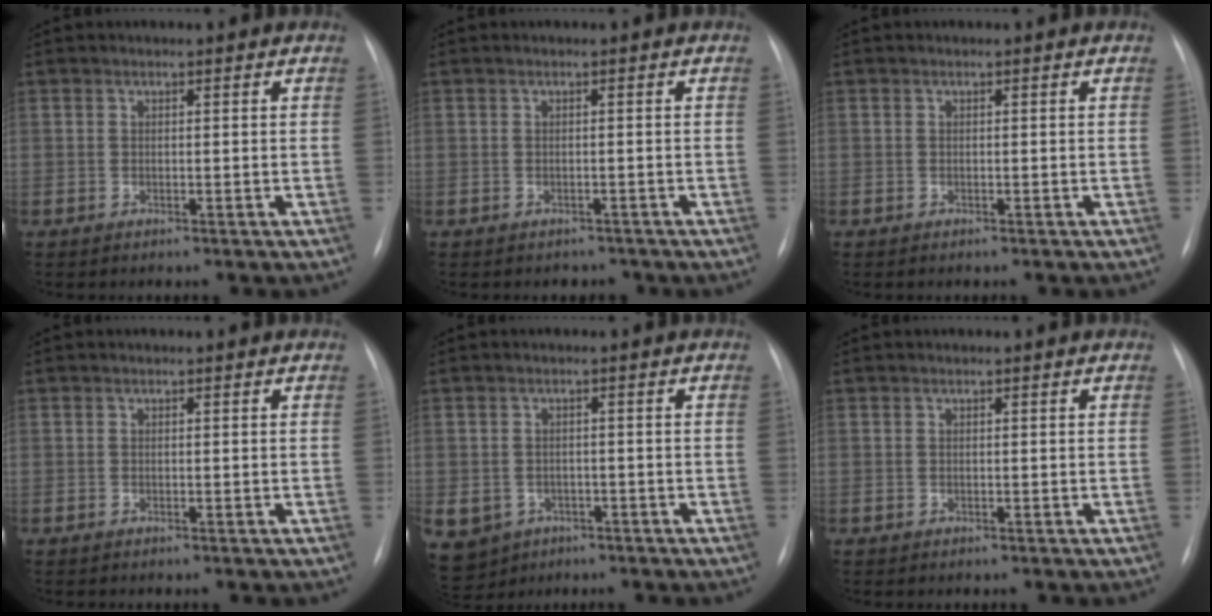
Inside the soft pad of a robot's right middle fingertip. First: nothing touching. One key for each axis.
{"total": 2.1, "fx": -1.8, "fy": 1.1, "fz": -0.2, "tx": 0.002, "ty": 0.005, "tz": -0.025}
{"total": 0.0}
{"total": 0.0}
{"total": 9.7, "fx": -4.8, "fy": 8.0, "fz": 2.9, "tx": -0.084, "ty": 0.004, "tz": -0.062}
{"total": 0.0}